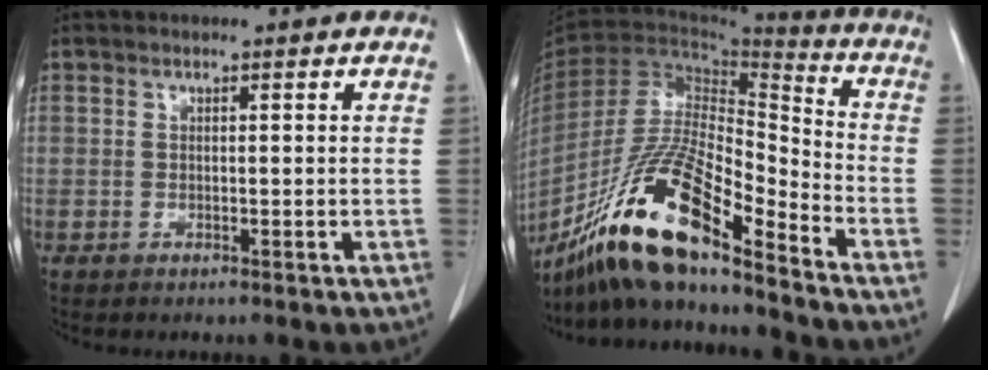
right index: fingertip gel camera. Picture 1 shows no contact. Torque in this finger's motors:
{"motor_torque": [1.19, -0.93, 0.43, 0.21]}